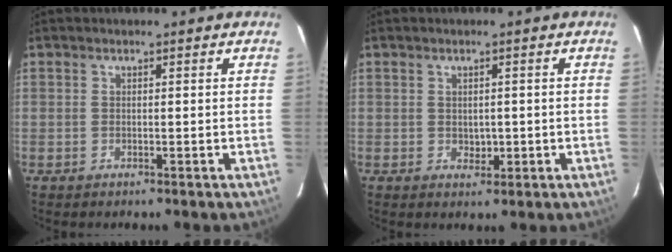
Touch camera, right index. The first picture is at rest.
{"total": 1.9, "force": [-0.1, 1.4, 1.3], "torque": [-0.018, 0.000, 0.004]}